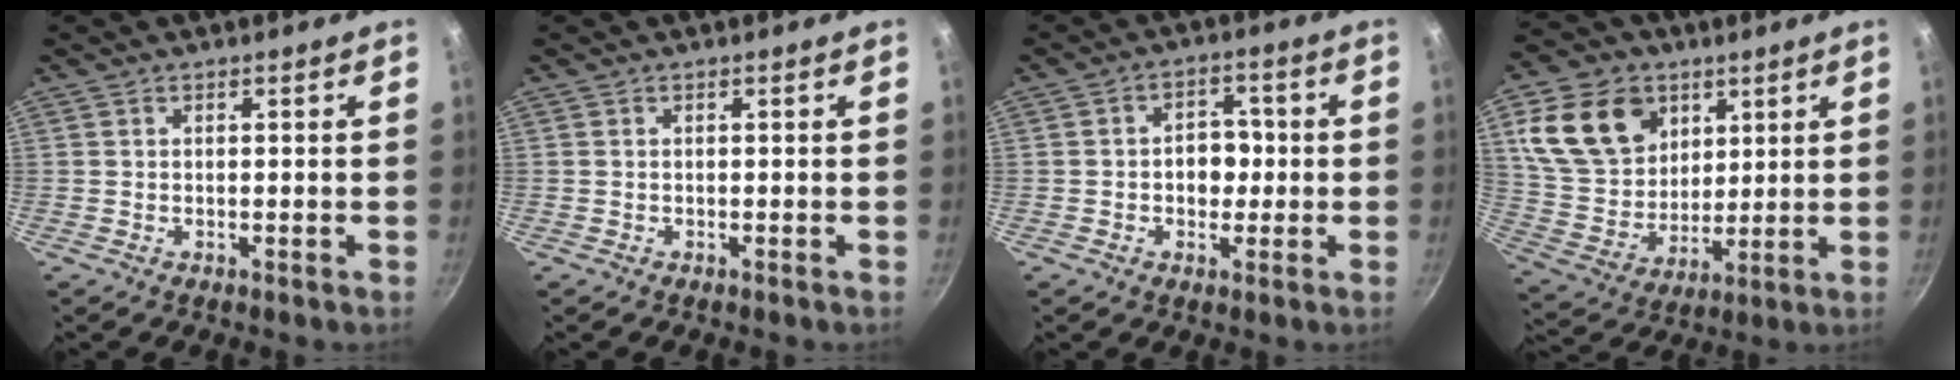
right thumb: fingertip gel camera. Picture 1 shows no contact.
{"total": 0.0}
{"total": 6.3, "force": [-0.3, 4.8, 4.0], "torque": [-0.017, 0.011, -0.009]}
{"total": 18.3, "force": [7.3, 13.7, 9.6], "torque": [-0.151, -0.022, 0.145]}